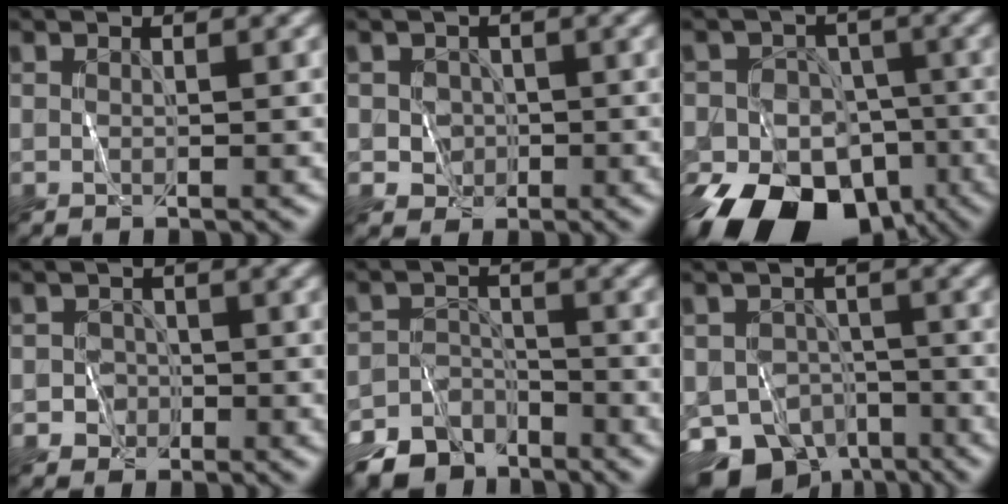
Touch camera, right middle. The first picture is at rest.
{"total": 1.9, "force": [-0.3, 1.8, 0.6], "torque": [-0.003, 0.000, -0.009]}
{"total": 15.5, "force": [-9.3, 10.7, 6.2], "torque": [-0.078, -0.032, -0.168]}
{"total": 1.7, "force": [-0.8, 1.5, 0.0], "torque": [0.013, 0.007, -0.016]}
{"total": 7.3, "force": [-5.8, 4.2, 1.3], "torque": [-0.008, -0.012, -0.092]}
{"total": 8.9, "force": [-5.7, 5.6, 3.8], "torque": [-0.066, -0.027, -0.091]}